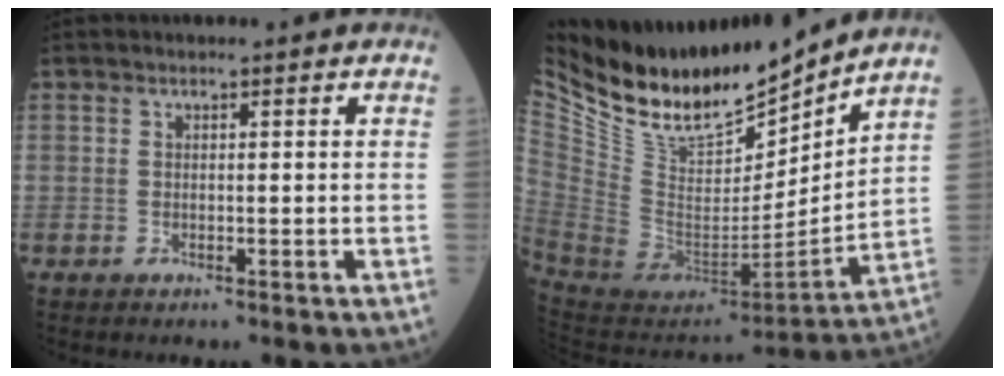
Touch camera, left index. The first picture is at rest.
{"total": 19.8, "force": [17.5, 5.0, 7.8], "torque": [-0.151, -0.034, 0.316]}